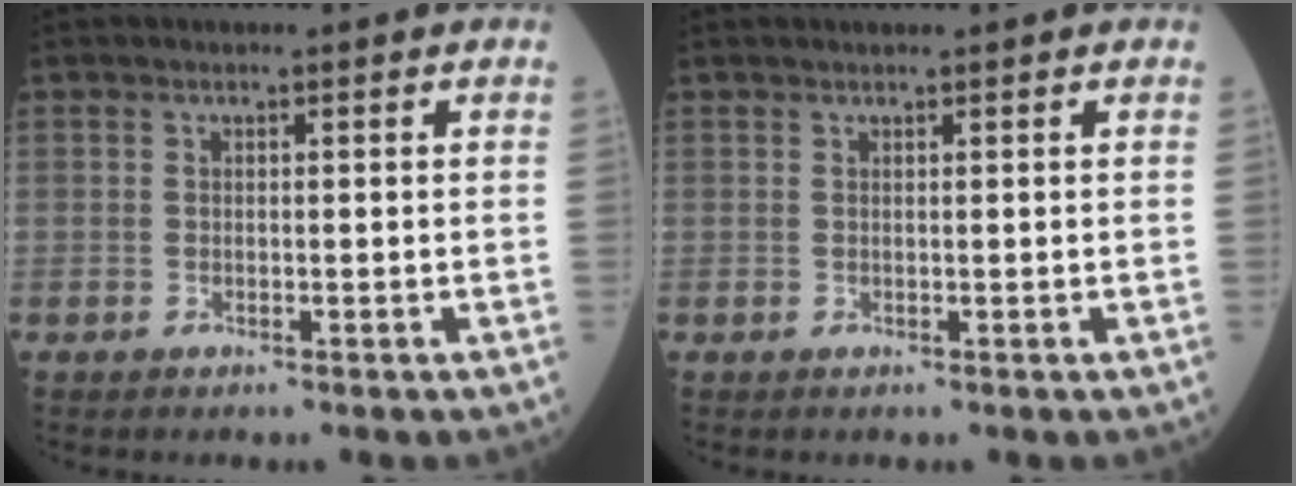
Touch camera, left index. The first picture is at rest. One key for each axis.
{"total": 1.4, "fx": 1.2, "fy": -0.2, "fz": 0.6, "tx": -0.008, "ty": 0.013, "tz": 0.025}